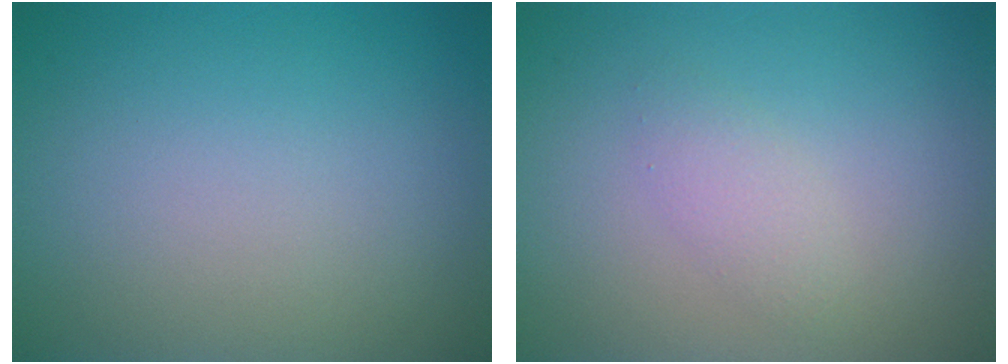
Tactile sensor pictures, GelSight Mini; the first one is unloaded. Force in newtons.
{"total": 1.6, "press": 1.6, "slide": 0.1}